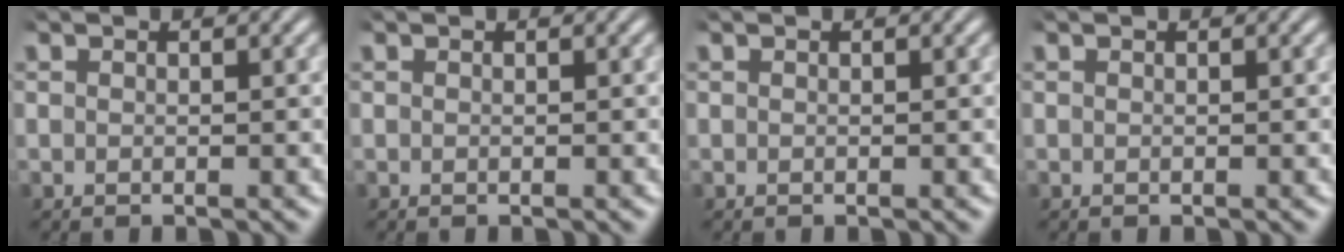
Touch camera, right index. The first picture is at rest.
{"total": 0.0}
{"total": 0.0}
{"total": 0.0}